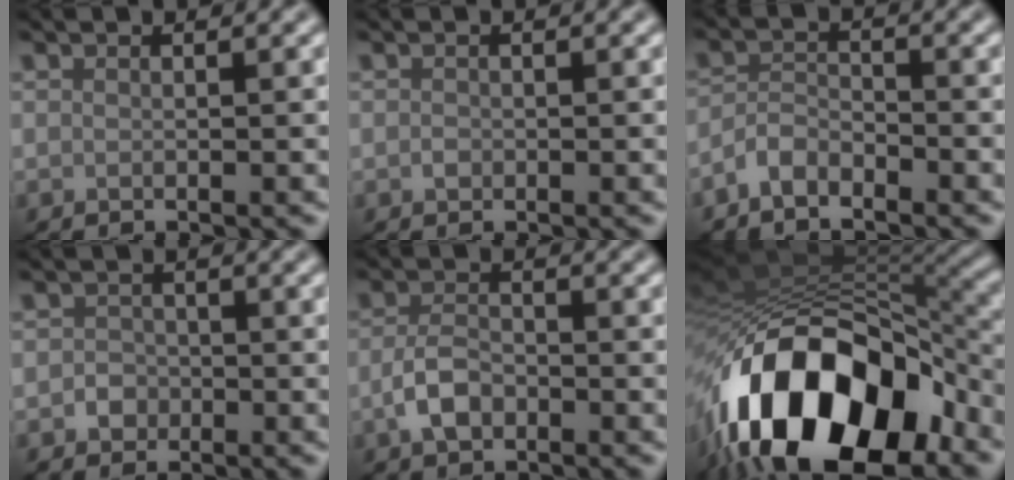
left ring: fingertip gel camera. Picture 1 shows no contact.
{"total": 0.7, "force": [-0.2, 0.6, 0.3], "torque": [-0.004, -0.002, -0.006]}
{"total": 2.4, "force": [-1.9, 0.9, 1.1], "torque": [-0.021, 0.008, -0.044]}
{"total": 1.6, "force": [-0.6, 1.4, 0.4], "torque": [0.003, 0.002, -0.014]}
{"total": 2.9, "force": [-1.3, 1.7, 1.9], "torque": [-0.040, 0.002, -0.031]}
{"total": 17.2, "force": [-8.1, 9.0, 12.1], "torque": [-0.202, -0.002, -0.128]}